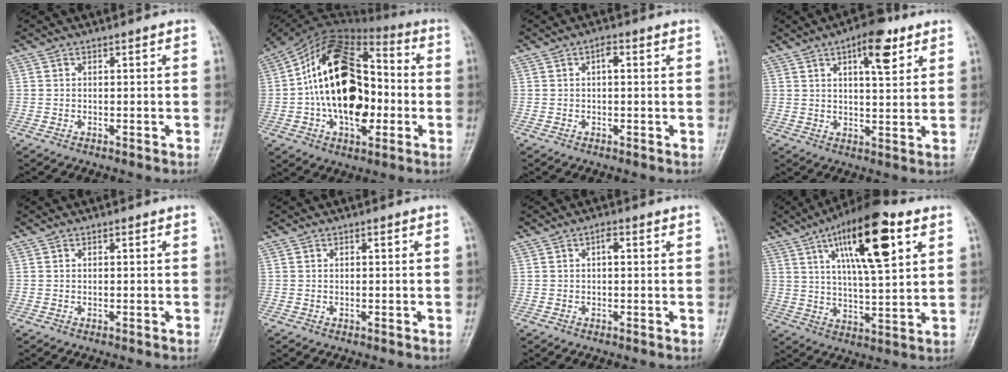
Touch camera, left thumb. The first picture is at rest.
{"total": 22.8, "force": [-1.7, 14.0, 17.9], "torque": [-0.282, 0.033, -0.031]}
{"total": 1.7, "force": [0.4, 0.7, 1.5], "torque": [-0.024, 0.003, 0.002]}
{"total": 8.6, "force": [4.4, 3.2, 6.7], "torque": [-0.081, -0.019, 0.062]}
{"total": 0.0}
{"total": 0.0}
{"total": 1.5, "force": [0.4, 0.6, 1.3], "torque": [-0.020, 0.003, 0.002]}
{"total": 18.3, "force": [8.1, 5.5, 15.5], "torque": [-0.234, -0.019, 0.131]}